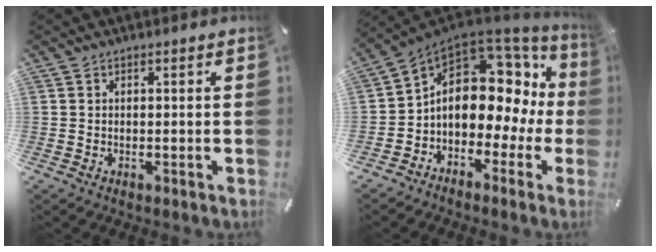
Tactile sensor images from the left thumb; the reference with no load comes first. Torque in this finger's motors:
{"motor_torque": [1.82, 2.92, 0.45, 0.16, 0.15]}